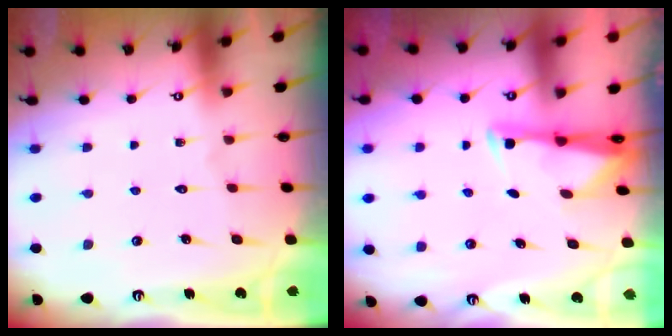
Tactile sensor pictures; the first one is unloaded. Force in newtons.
{"total": 2.8, "press": 2.8, "slide": 0.4}